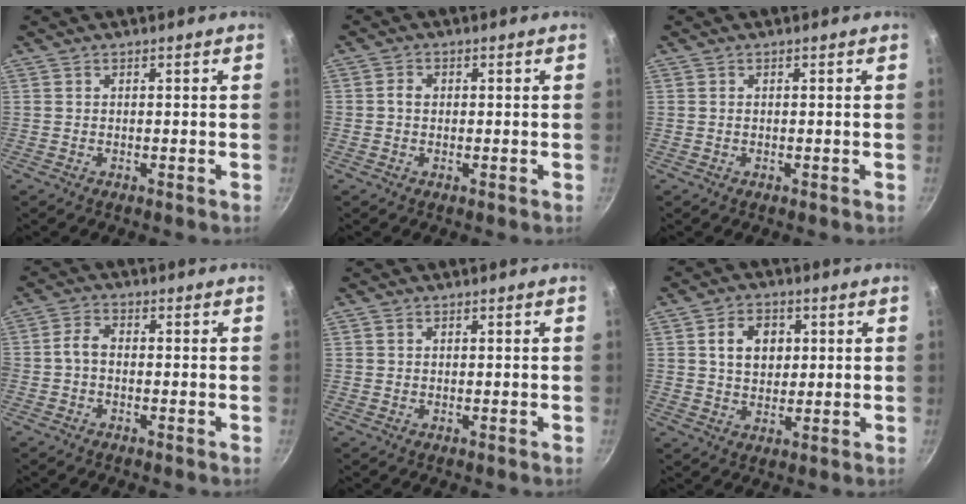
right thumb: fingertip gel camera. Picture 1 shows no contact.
{"total": 1.8, "force": [0.1, 1.5, 1.0], "torque": [-0.014, 0.007, -0.001]}
{"total": 0.0}
{"total": 3.2, "force": [-0.8, 2.2, 2.2], "torque": [-0.044, 0.019, -0.024]}
{"total": 0.8, "force": [0.4, 0.6, 0.2], "torque": [-0.002, 0.000, 0.005]}
{"total": 7.6, "force": [1.8, 5.7, 4.7], "torque": [-0.055, 0.002, 0.028]}